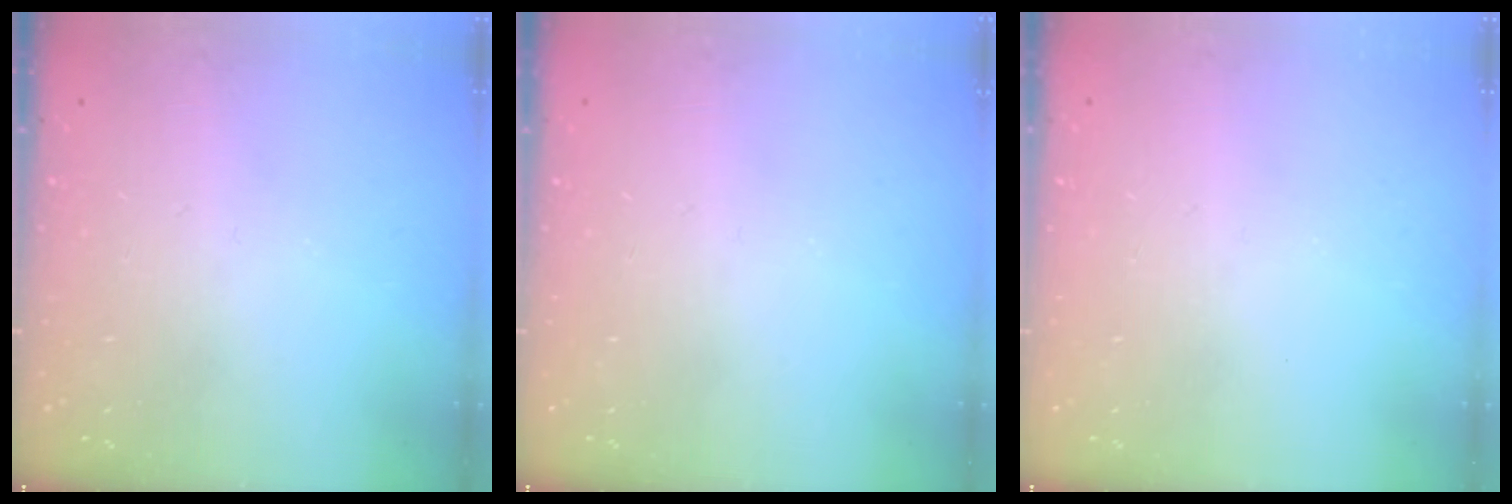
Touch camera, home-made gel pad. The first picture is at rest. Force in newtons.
{"total": 0.0}
{"total": 0.0}